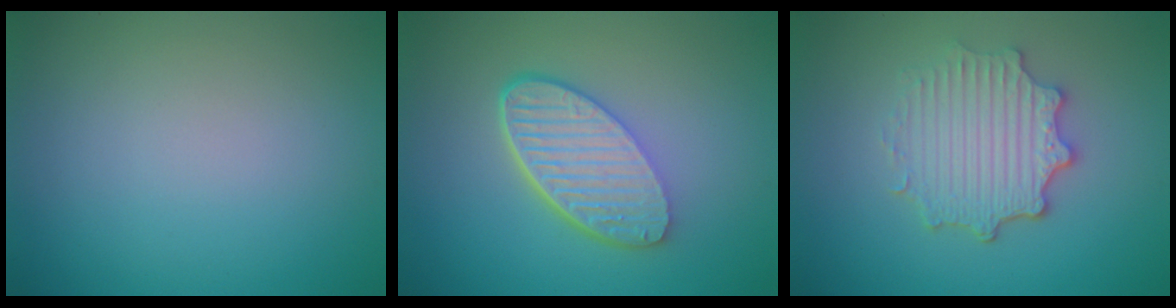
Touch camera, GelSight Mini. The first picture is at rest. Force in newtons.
{"total": 6.1, "press": 4.4, "slide": 4.2}
{"total": 4.4, "press": 3.7, "slide": 2.4}